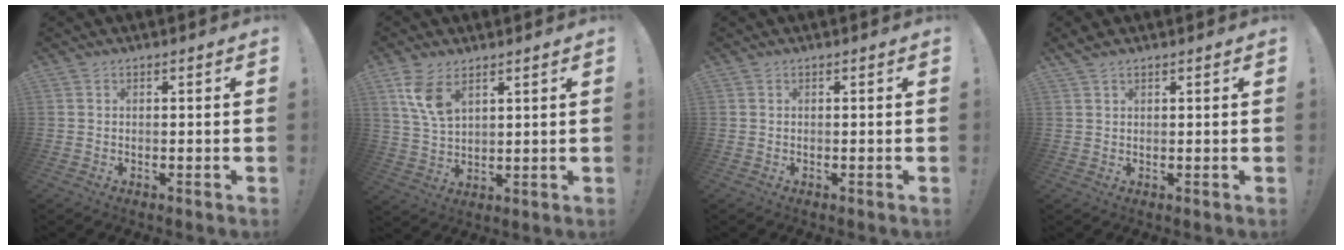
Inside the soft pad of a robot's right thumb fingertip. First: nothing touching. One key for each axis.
{"total": 8.6, "fx": 5.1, "fy": 4.3, "fz": 5.4, "tx": -0.111, "ty": -0.018, "tz": 0.097}
{"total": 0.0}
{"total": 1.7, "fx": 1.3, "fy": 0.8, "fz": 0.7, "tx": -0.009, "ty": -0.003, "tz": 0.025}